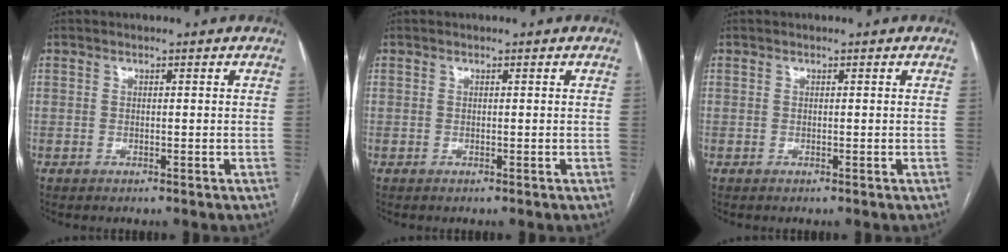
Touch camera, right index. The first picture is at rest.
{"total": 0.0}
{"total": 0.0}